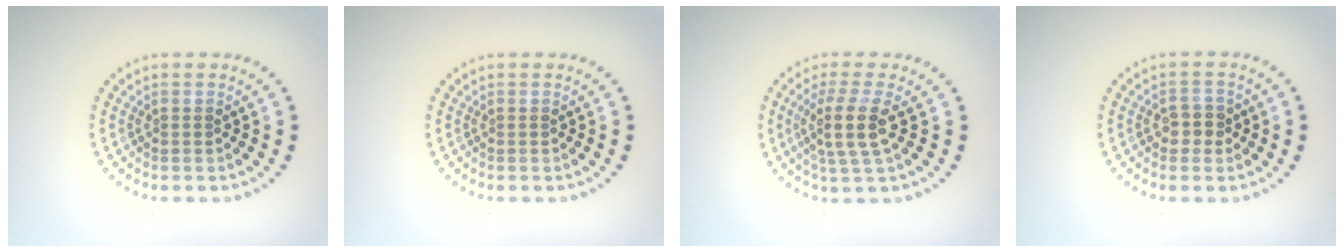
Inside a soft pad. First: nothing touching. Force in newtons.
{"total": 0.0}
{"total": 3.6, "press": 3.0, "slide": 2.0}
{"total": 2.1, "press": 1.9, "slide": 0.7}